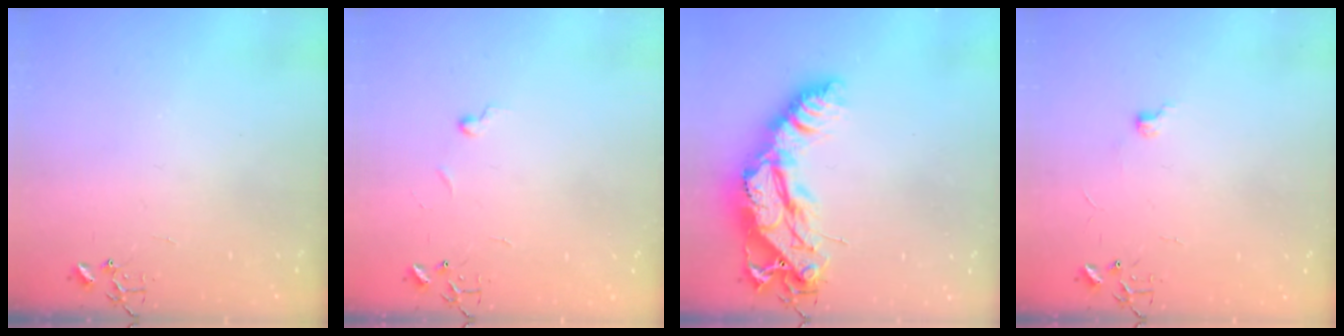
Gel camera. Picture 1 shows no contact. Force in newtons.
{"total": 5.0, "press": 5.0, "slide": 0.7}
{"total": 21.4, "press": 21.3, "slide": 2.1}
{"total": 4.7, "press": 4.7, "slide": 0.6}